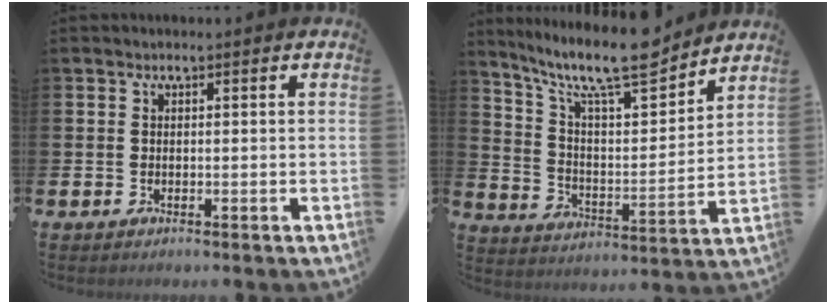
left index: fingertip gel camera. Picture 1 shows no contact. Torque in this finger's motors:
{"motor_torque": [0.41, -0.40, 0.66, 0.21]}